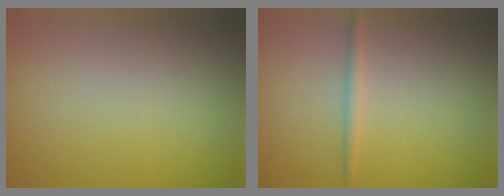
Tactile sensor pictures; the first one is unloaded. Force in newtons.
{"total": 1.1, "press": 1.1, "slide": 0.0}